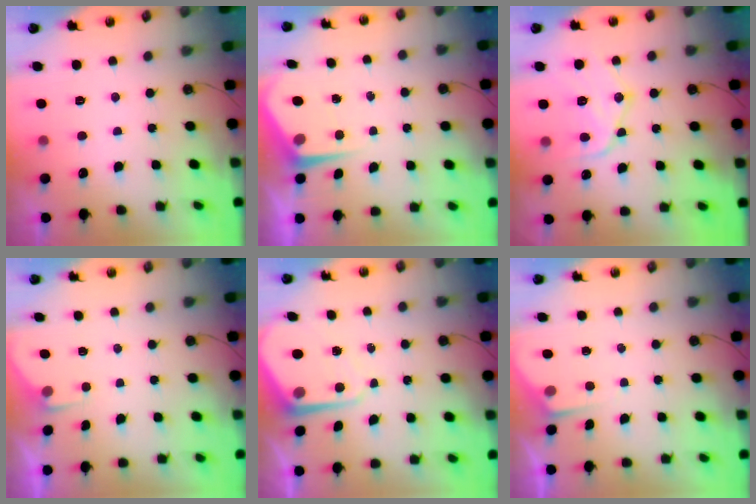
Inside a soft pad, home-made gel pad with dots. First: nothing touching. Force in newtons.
{"total": 5.9, "press": 5.9, "slide": 0.5}
{"total": 13.4, "press": 13.4, "slide": 1.1}
{"total": 1.8, "press": 1.7, "slide": 0.4}
{"total": 6.8, "press": 6.8, "slide": 0.5}
{"total": 3.6, "press": 3.6, "slide": 0.5}